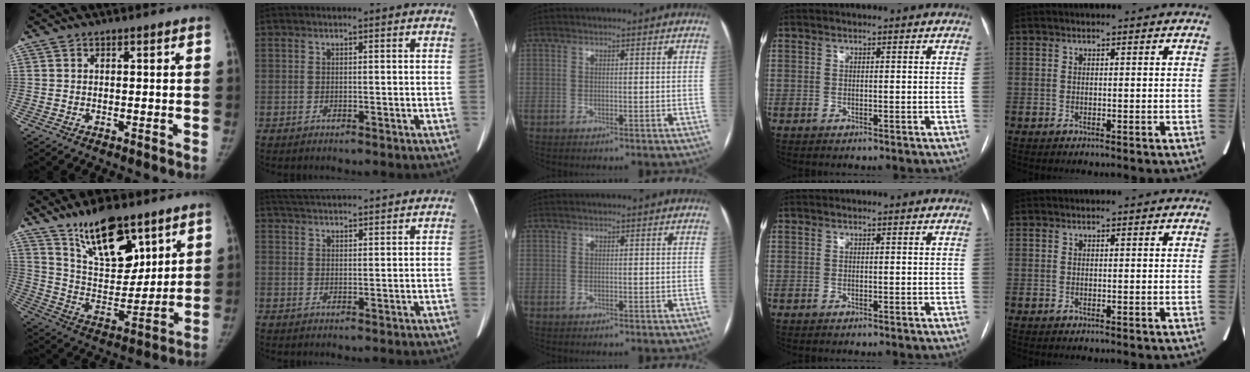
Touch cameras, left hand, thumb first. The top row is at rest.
{"thumb": {"total": 17.0, "force": [11.5, 7.5, 10.2], "torque": [-0.123, -0.073, 0.212]}, "index": {"total": 17.0, "force": [15.9, 1.6, 5.8], "torque": [-0.099, 0.041, 0.221]}}